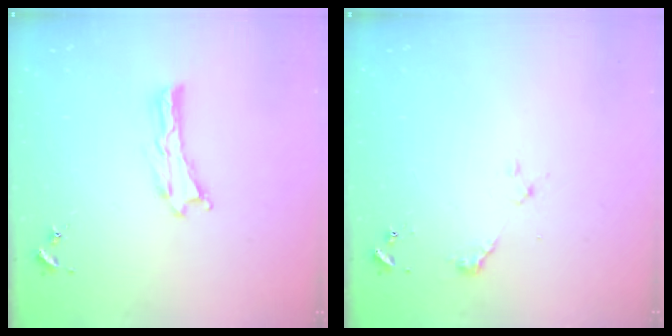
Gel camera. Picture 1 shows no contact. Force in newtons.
{"total": 2.3, "press": 2.3, "slide": 0.1}